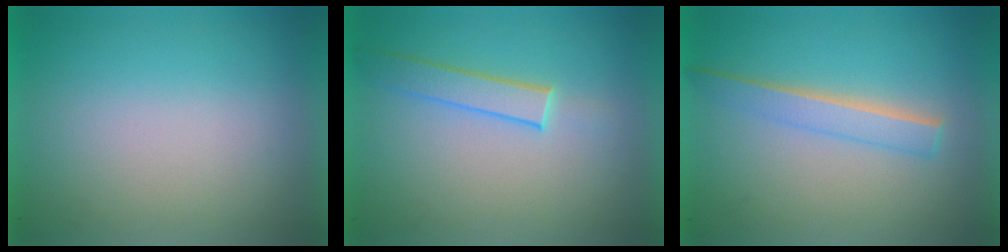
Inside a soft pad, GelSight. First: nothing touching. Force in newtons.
{"total": 1.9}
{"total": 2.3}